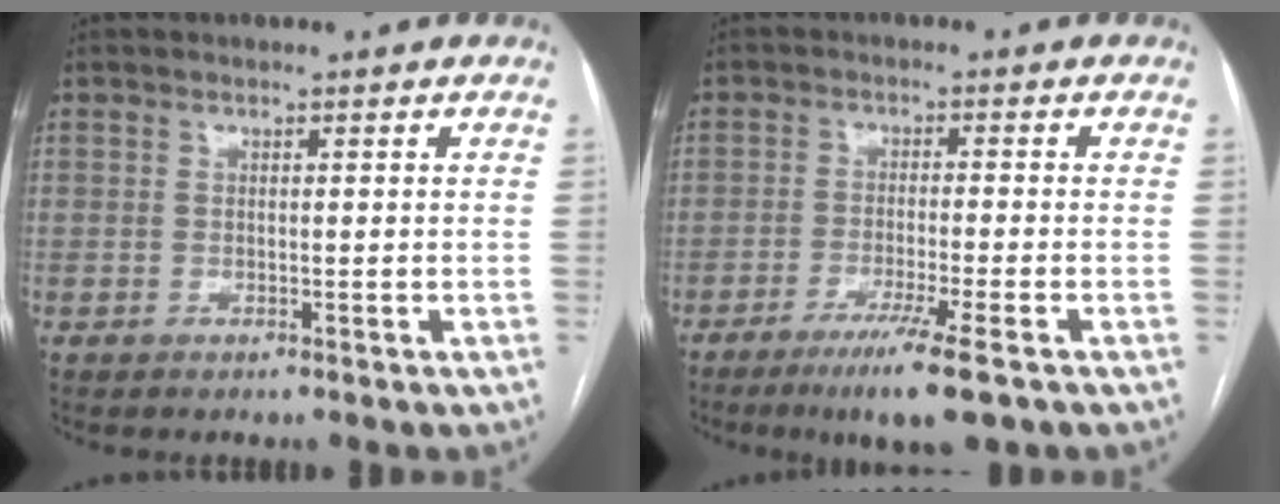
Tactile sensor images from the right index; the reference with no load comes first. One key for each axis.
{"total": 8.2, "fx": -5.1, "fy": -0.3, "fz": 6.3, "tx": -0.106, "ty": -0.022, "tz": -0.083}